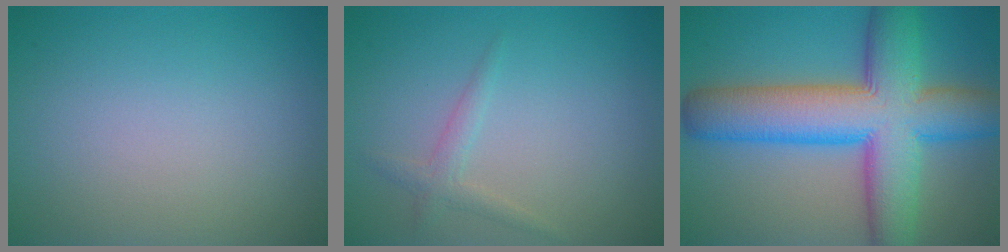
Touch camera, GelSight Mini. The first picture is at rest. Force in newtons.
{"total": 1.5, "press": 1.5, "slide": 0.1}
{"total": 12.3, "press": 12.3, "slide": 0.3}